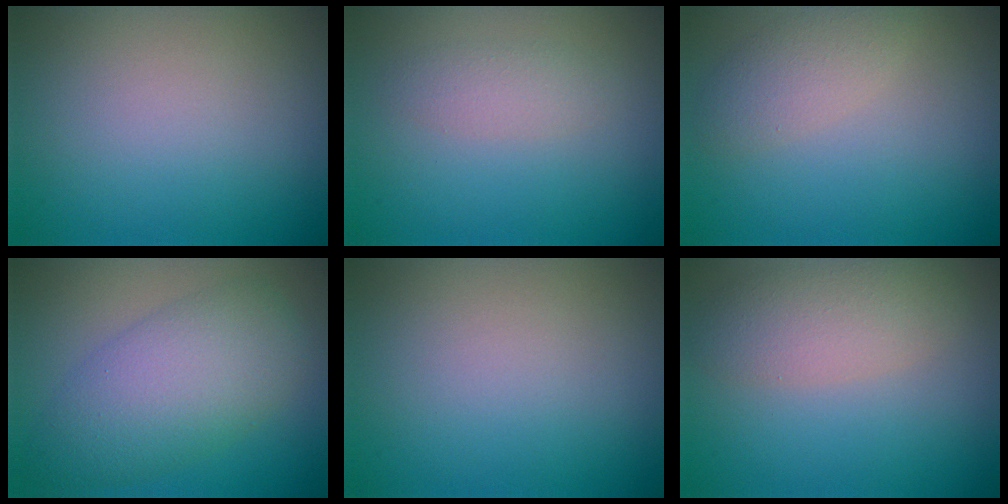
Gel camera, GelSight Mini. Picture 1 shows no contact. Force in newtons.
{"total": 1.7, "press": 1.7, "slide": 0.1}
{"total": 2.5, "press": 2.5, "slide": 0.0}
{"total": 7.2, "press": 7.2, "slide": 0.2}
{"total": 0.0}
{"total": 3.8, "press": 3.8, "slide": 0.3}